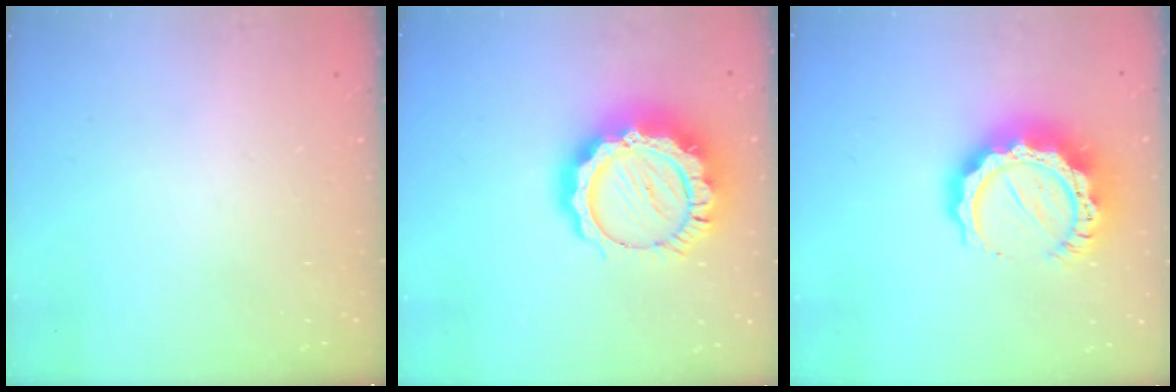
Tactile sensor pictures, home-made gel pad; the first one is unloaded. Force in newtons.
{"total": 18.2, "press": 18.1, "slide": 1.7}
{"total": 15.2, "press": 15.1, "slide": 1.3}